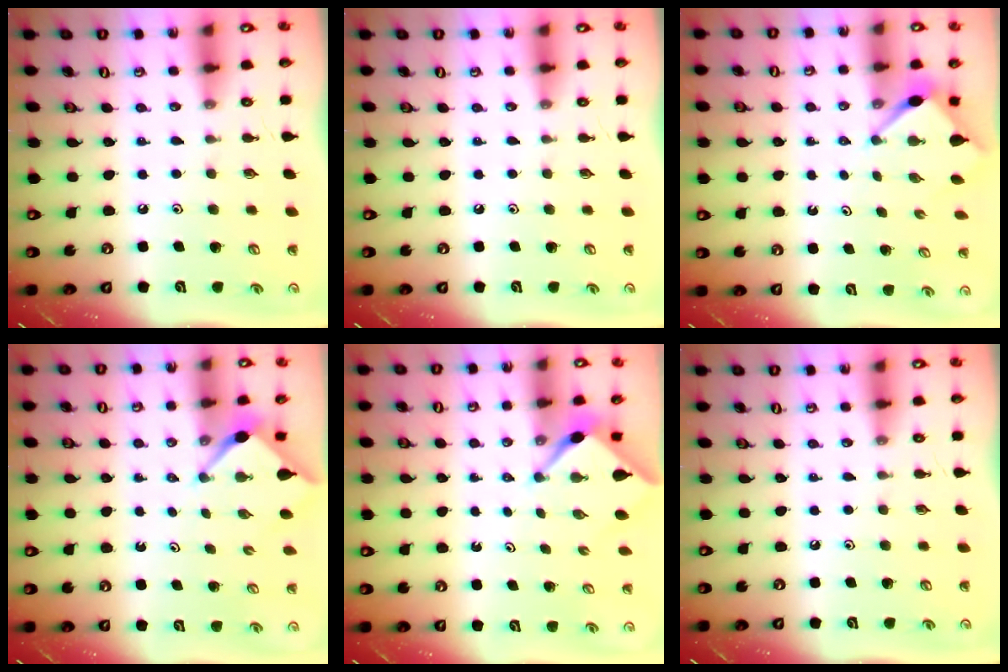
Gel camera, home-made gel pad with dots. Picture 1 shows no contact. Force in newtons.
{"total": 0.0}
{"total": 3.6, "press": 3.6, "slide": 0.4}
{"total": 2.6, "press": 2.6, "slide": 0.3}
{"total": 2.2, "press": 2.1, "slide": 0.3}
{"total": 0.0}